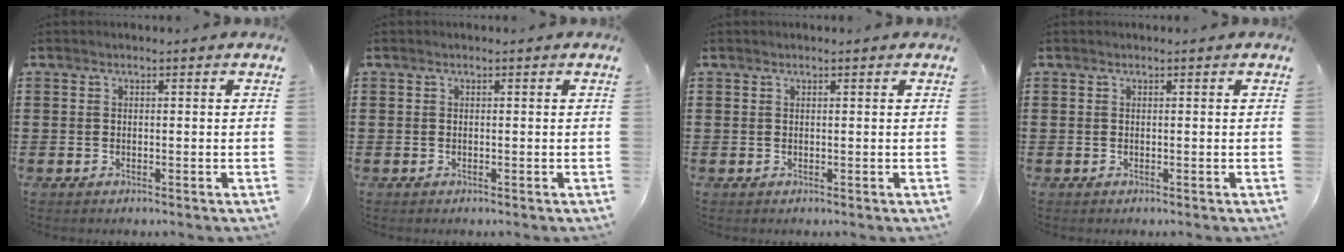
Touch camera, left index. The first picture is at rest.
{"total": 0.0}
{"total": 0.0}
{"total": 0.0}